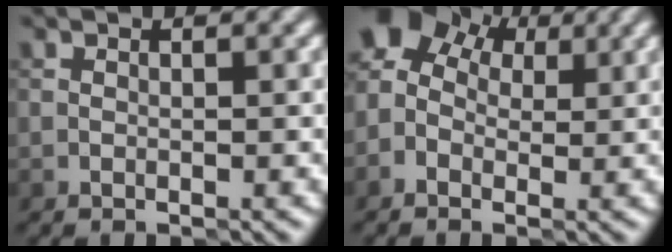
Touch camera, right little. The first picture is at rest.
{"total": 7.5, "force": [1.8, 5.3, 5.0], "torque": [-0.095, 0.036, 0.015]}